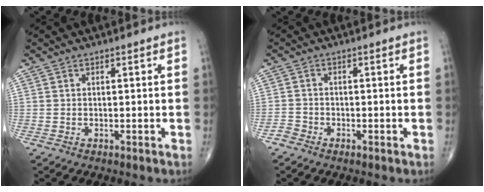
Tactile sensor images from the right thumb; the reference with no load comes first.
{"total": 1.6, "force": [-1.3, 0.8, 0.1], "torque": [-0.001, 0.000, -0.032]}